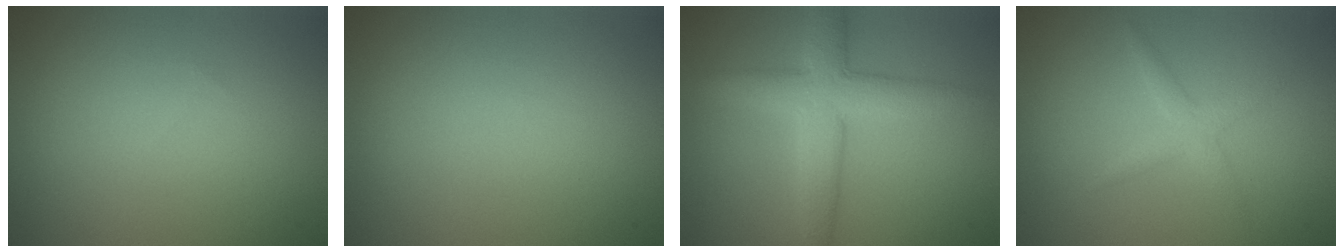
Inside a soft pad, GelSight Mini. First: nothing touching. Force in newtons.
{"total": 0.0}
{"total": 5.7, "press": 5.7, "slide": 0.1}
{"total": 1.6, "press": 1.6, "slide": 0.1}